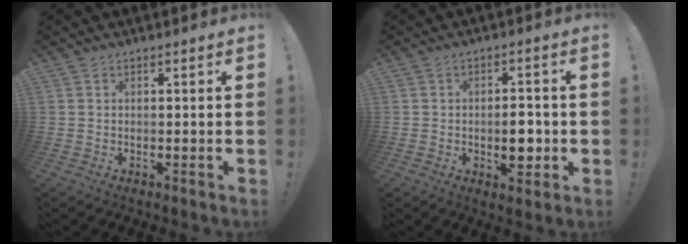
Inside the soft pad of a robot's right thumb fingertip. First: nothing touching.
{"total": 6.7, "force": [-1.5, 4.3, 4.9], "torque": [-0.056, 0.011, -0.025]}